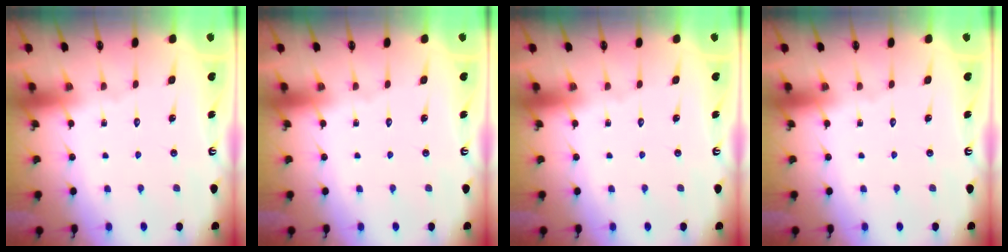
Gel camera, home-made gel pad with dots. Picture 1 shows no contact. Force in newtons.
{"total": 0.0}
{"total": 0.0}
{"total": 0.0}